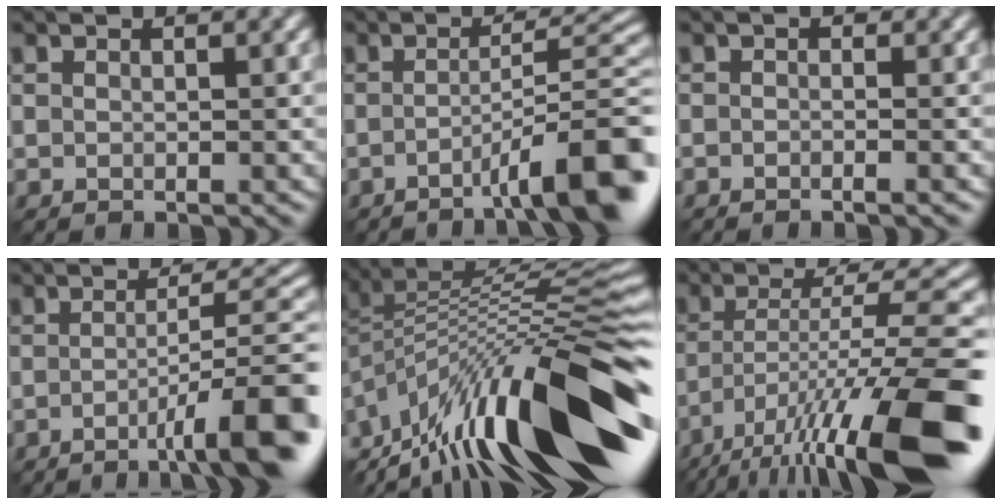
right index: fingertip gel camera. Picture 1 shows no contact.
{"total": 9.0, "force": [-4.4, 1.2, 7.8], "torque": [-0.094, 0.025, -0.065]}
{"total": 2.5, "force": [-0.3, 1.5, 2.0], "torque": [0.013, 0.010, -0.030]}
{"total": 9.9, "force": [-4.2, 1.7, 8.8], "torque": [-0.105, 0.016, -0.056]}
{"total": 14.5, "force": [-5.5, 5.0, 12.4], "torque": [-0.191, 0.033, -0.098]}
{"total": 15.5, "force": [-9.1, 3.6, 12.1], "torque": [-0.217, 0.009, -0.142]}